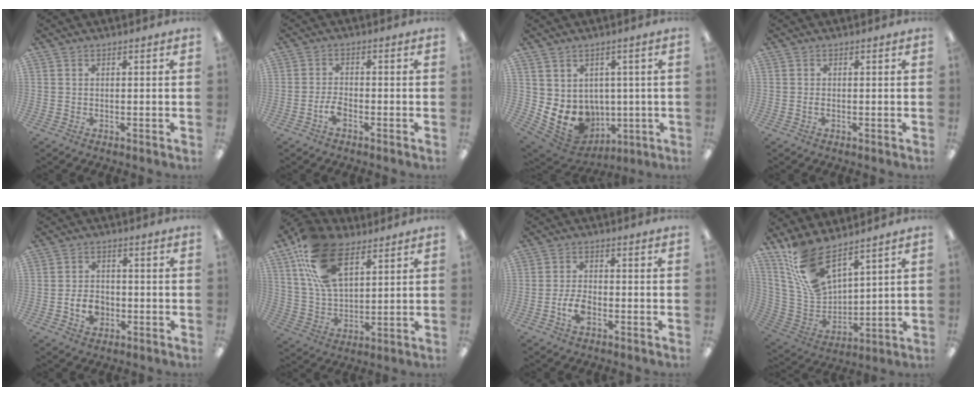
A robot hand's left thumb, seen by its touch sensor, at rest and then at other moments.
{"total": 3.4, "force": [-1.7, 1.5, 2.6], "torque": [-0.042, 0.010, -0.029]}
{"total": 10.0, "force": [-1.6, 8.4, 5.1], "torque": [-0.102, -0.008, -0.016]}
{"total": 0.7, "force": [-0.1, 0.3, 0.6], "torque": [-0.012, 0.000, -0.003]}
{"total": 5.4, "force": [-1.7, 4.0, 3.3], "torque": [-0.068, 0.007, -0.032]}
{"total": 18.5, "force": [9.9, 9.8, 12.1], "torque": [-0.242, -0.025, 0.181]}
{"total": 4.9, "force": [-1.9, 2.5, 3.7], "torque": [-0.071, 0.009, -0.035]}
{"total": 14.6, "force": [10.8, 5.8, 8.1], "torque": [-0.201, -0.055, 0.202]}